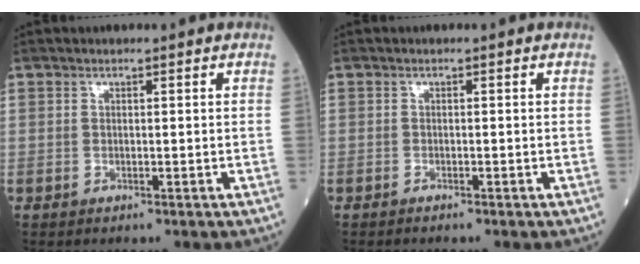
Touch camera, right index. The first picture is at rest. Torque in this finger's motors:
{"motor_torque": [0.03, -0.10, 0.06, 0.01]}